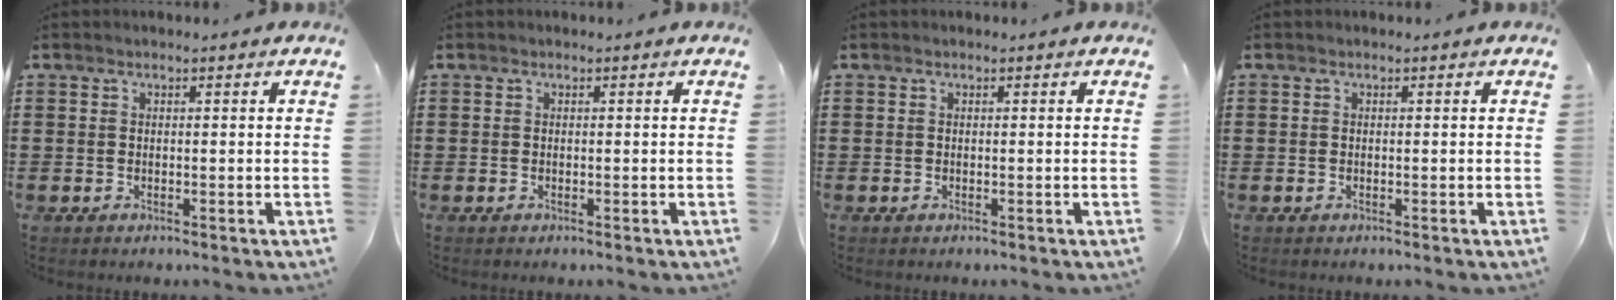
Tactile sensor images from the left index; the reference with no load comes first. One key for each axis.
{"total": 0.0}
{"total": 0.0}
{"total": 0.0}